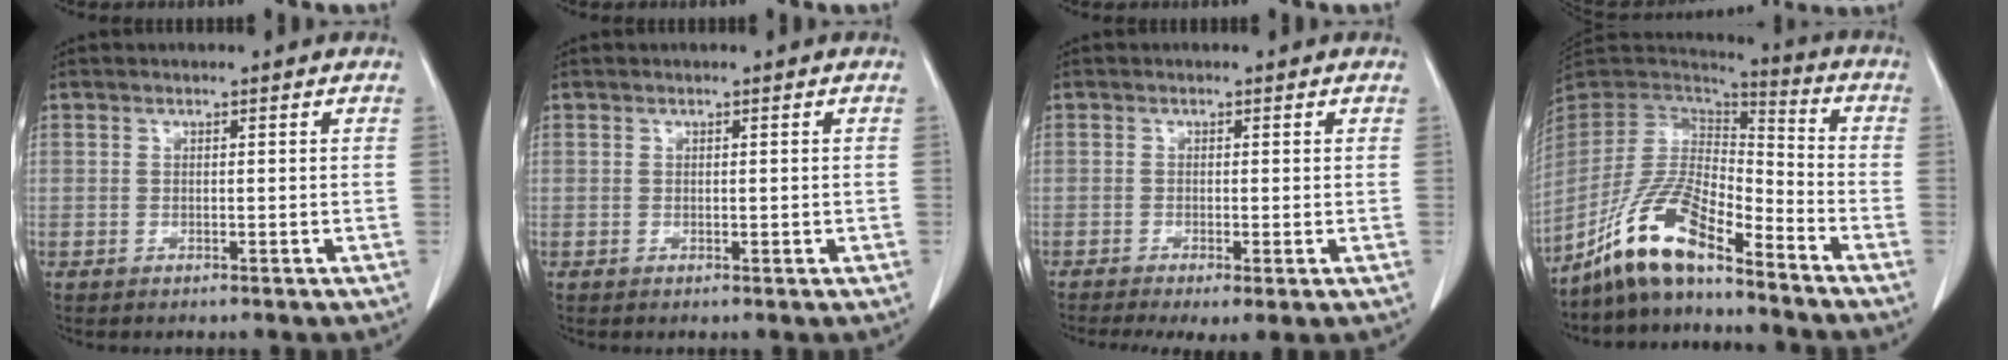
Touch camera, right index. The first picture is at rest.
{"total": 0.7, "force": [0.0, 0.3, 0.7], "torque": [-0.013, -0.003, 0.003]}
{"total": 4.6, "force": [-2.6, 1.2, 3.6], "torque": [-0.057, -0.016, -0.044]}
{"total": 13.0, "force": [-9.6, 2.9, 8.2], "torque": [-0.171, 0.010, -0.181]}